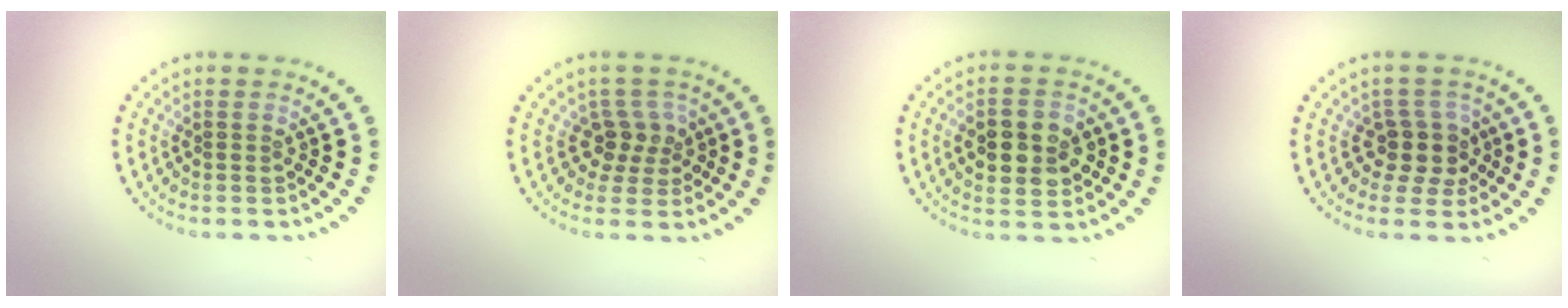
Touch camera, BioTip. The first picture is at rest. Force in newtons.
{"total": 2.5, "press": 2.0, "slide": 1.5}
{"total": 4.9, "press": 4.9, "slide": 0.2}
{"total": 2.7, "press": 2.3, "slide": 1.5}